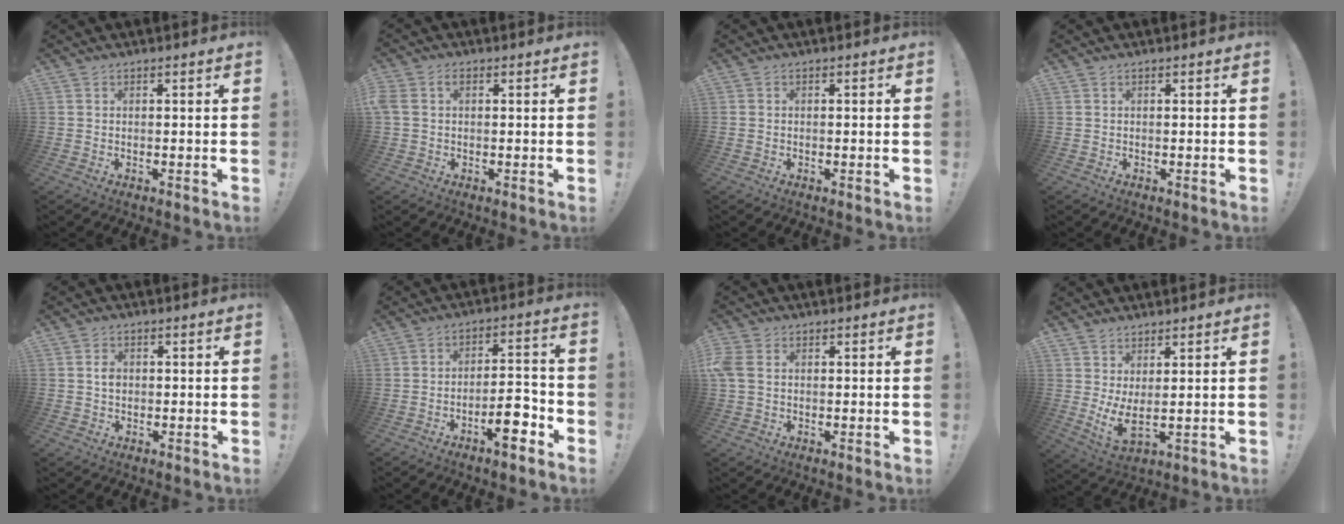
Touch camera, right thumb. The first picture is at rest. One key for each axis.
{"total": 3.2, "fx": 0.5, "fy": 2.4, "fz": 2.1, "tx": -0.047, "ty": 0.007, "tz": 0.009}
{"total": 0.5, "fx": -0.4, "fy": 0.3, "fz": 0.2, "tx": -0.002, "ty": 0.001, "tz": -0.007}
{"total": 0.0}
{"total": 3.0, "fx": -0.2, "fy": 2.6, "fz": 1.6, "tx": -0.013, "ty": 0.001, "tz": -0.007}
{"total": 9.5, "fx": -5.4, "fy": 3.3, "fz": 7.1, "tx": -0.084, "ty": 0.032, "tz": -0.094}
{"total": 4.6, "fx": 0.7, "fy": 3.4, "fz": 3.1, "tx": -0.077, "ty": 0.003, "tz": 0.012}
{"total": 5.6, "fx": 2.5, "fy": 1.1, "fz": 4.9, "tx": -0.082, "ty": -0.037, "tz": 0.043}